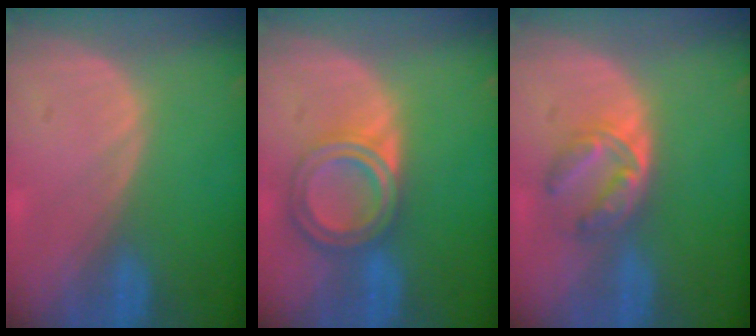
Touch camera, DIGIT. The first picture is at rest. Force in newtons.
{"total": 6.8, "press": 6.0, "slide": 3.2}
{"total": 5.3, "press": 5.1, "slide": 1.3}